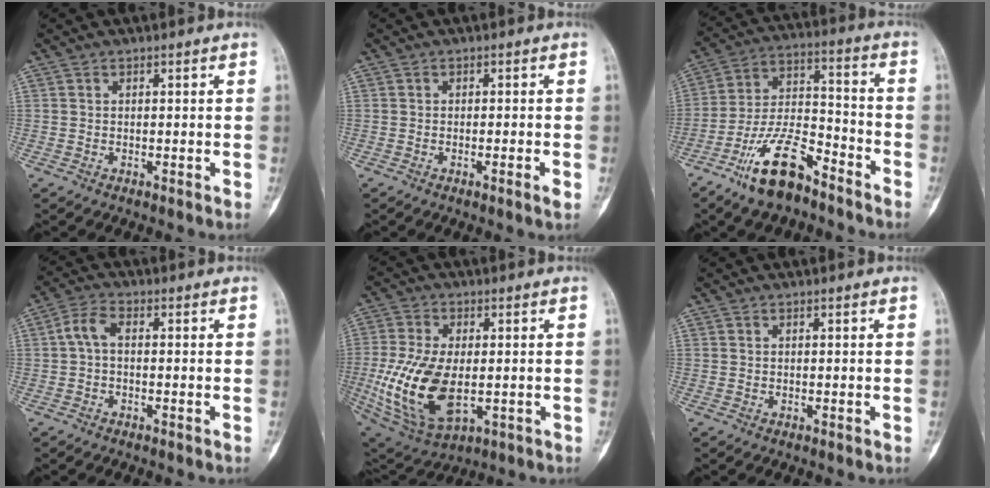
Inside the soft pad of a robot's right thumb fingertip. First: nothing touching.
{"total": 1.9, "force": [-0.7, 0.0, 1.7], "torque": [-0.035, -0.004, -0.013]}
{"total": 14.7, "force": [-9.9, 5.5, 9.3], "torque": [-0.170, 0.072, -0.188]}
{"total": 3.9, "force": [-0.1, 2.0, 3.3], "torque": [-0.068, 0.013, -0.009]}
{"total": 17.0, "force": [-1.9, 9.4, 14.0], "torque": [-0.285, -0.012, -0.015]}
{"total": 0.0}